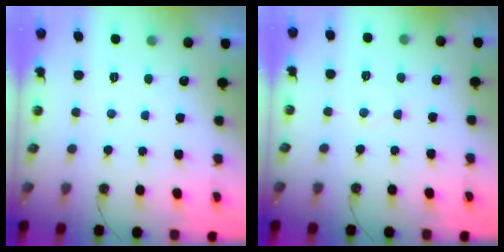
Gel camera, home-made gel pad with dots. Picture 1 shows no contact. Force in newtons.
{"total": 6.5, "press": 6.5, "slide": 0.8}